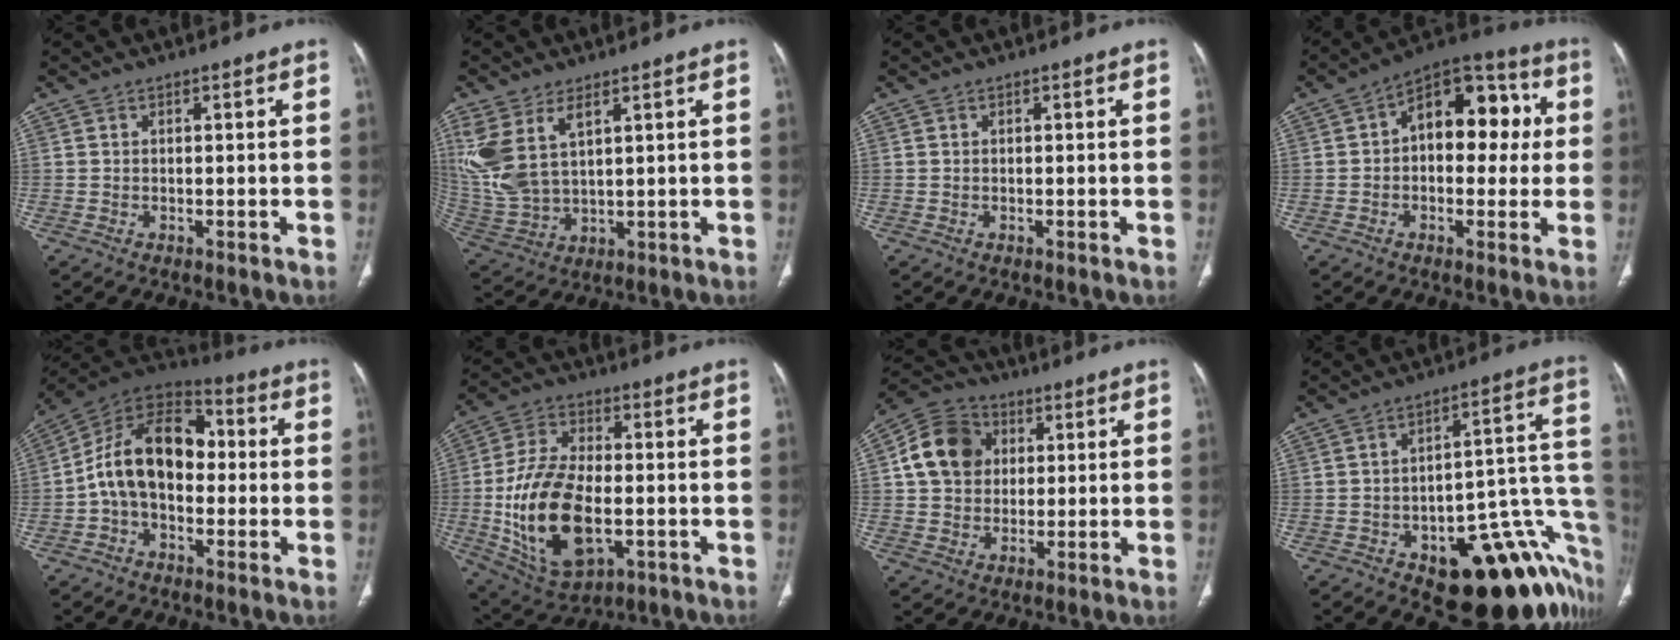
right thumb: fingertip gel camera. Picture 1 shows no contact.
{"total": 12.3, "force": [5.4, 6.5, 9.0], "torque": [-0.210, -0.015, 0.129]}
{"total": 0.0}
{"total": 15.1, "force": [2.0, 9.4, 11.7], "torque": [-0.113, 0.038, 0.017]}
{"total": 15.9, "force": [-0.8, 10.5, 12.0], "torque": [-0.184, 0.049, -0.026]}
{"total": 19.4, "force": [-3.4, 10.7, 15.9], "torque": [-0.299, 0.005, -0.044]}
{"total": 12.1, "force": [2.4, 10.1, 6.1], "torque": [-0.095, 0.008, 0.033]}
{"total": 24.3, "force": [-10.2, 10.9, 19.2], "torque": [-0.143, 0.083, -0.125]}